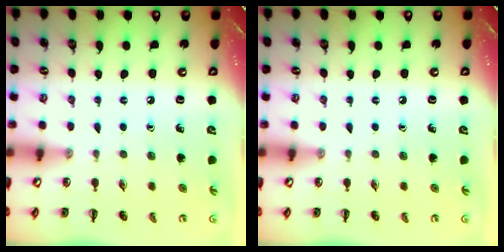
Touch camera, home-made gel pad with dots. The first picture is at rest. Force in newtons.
{"total": 0.0}